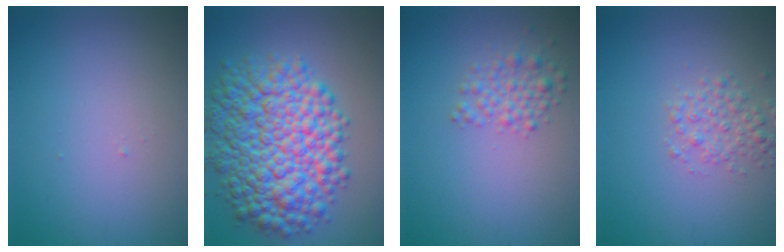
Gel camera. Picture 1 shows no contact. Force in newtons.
{"total": 11.6, "press": 11.6, "slide": 0.1}
{"total": 2.3, "press": 2.3, "slide": 0.1}
{"total": 2.4, "press": 2.4, "slide": 0.1}